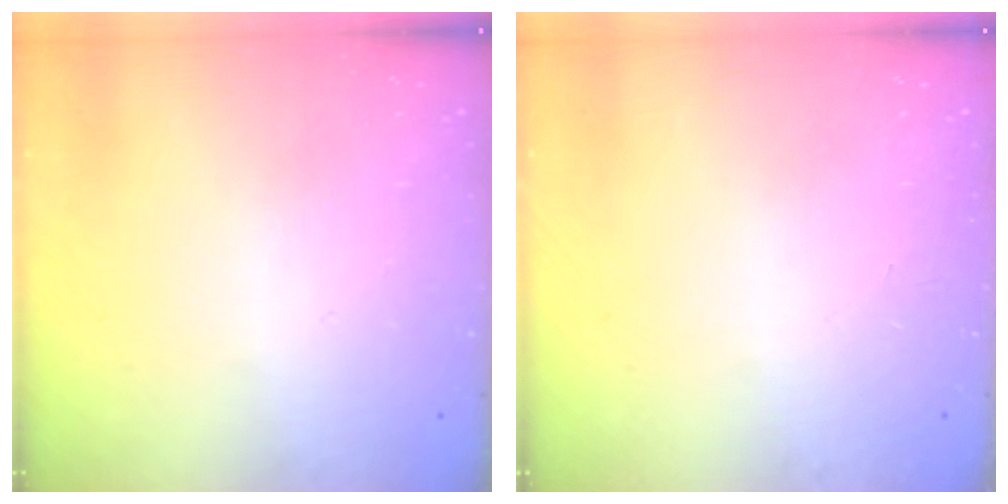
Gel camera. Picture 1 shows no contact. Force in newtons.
{"total": 0.0}